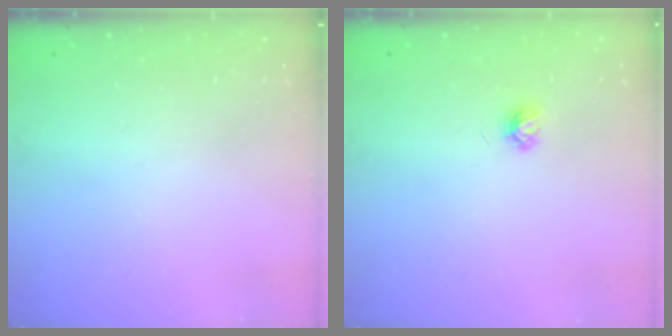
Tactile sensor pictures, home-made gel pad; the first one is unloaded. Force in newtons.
{"total": 3.9, "press": 3.9, "slide": 0.5}